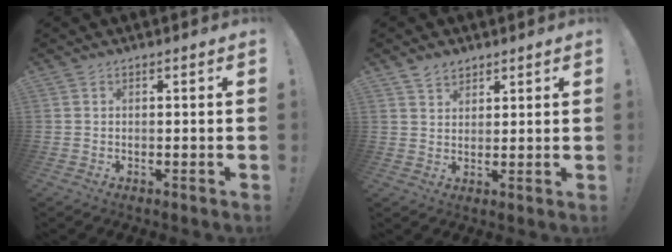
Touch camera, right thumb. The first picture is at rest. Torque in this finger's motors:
{"motor_torque": [-0.03, 1.32, 0.04, 0.05, 0.00]}